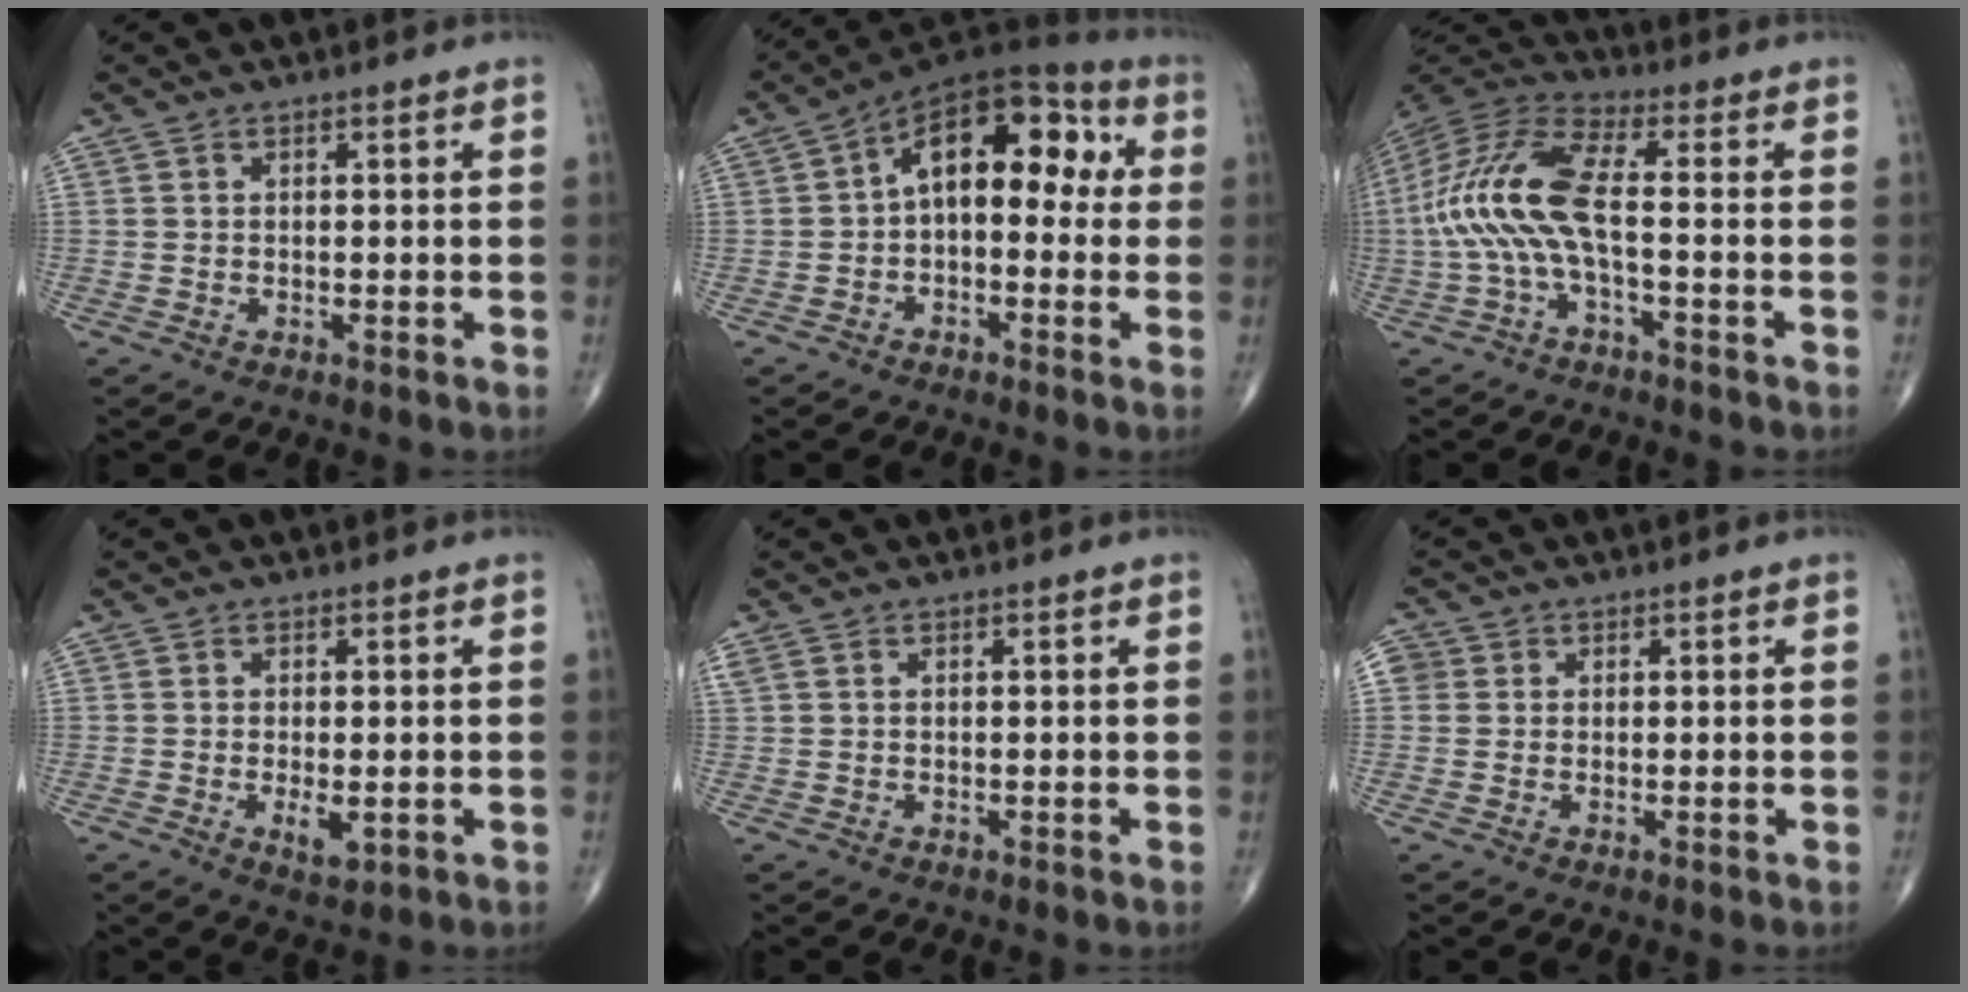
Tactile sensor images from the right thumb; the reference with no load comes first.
{"total": 14.4, "force": [1.3, 8.2, 11.7], "torque": [-0.131, 0.047, 0.002]}
{"total": 13.9, "force": [-1.6, 4.5, 13.1], "torque": [-0.301, 0.042, -0.038]}
{"total": 3.3, "force": [-0.6, 1.4, 2.9], "torque": [-0.044, -0.007, -0.007]}
{"total": 1.0, "force": [0.6, 0.7, 0.5], "torque": [-0.015, 0.015, 0.016]}
{"total": 3.0, "force": [0.6, 2.8, 0.6], "torque": [0.002, 0.006, 0.010]}